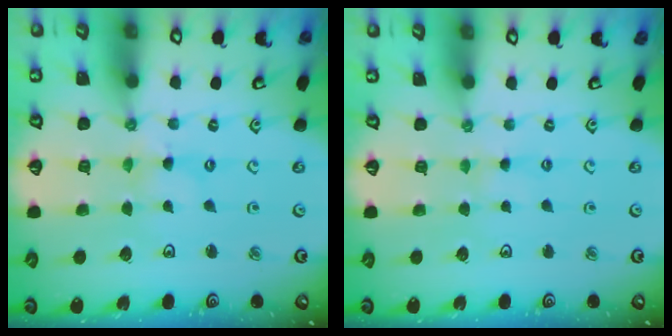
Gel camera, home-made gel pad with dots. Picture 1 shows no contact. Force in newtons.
{"total": 1.7, "press": 1.7, "slide": 0.3}